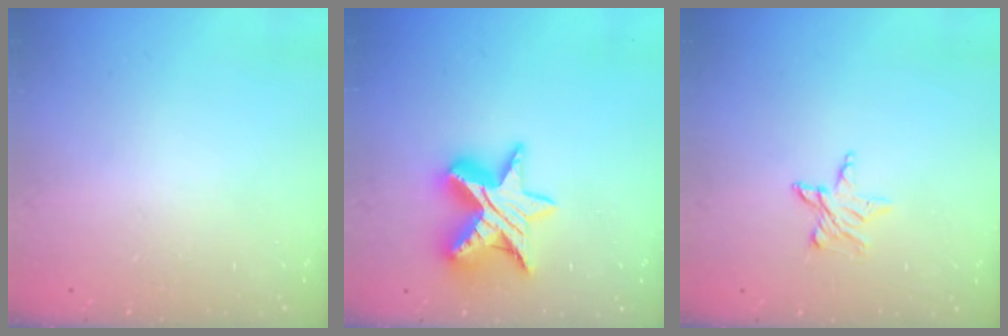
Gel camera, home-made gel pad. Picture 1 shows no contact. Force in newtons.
{"total": 13.9, "press": 13.9, "slide": 0.6}
{"total": 5.2, "press": 5.2, "slide": 0.4}